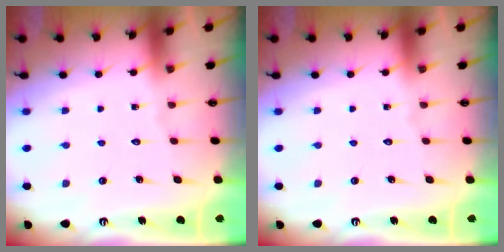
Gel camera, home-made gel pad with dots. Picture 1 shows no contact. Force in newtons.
{"total": 0.0}